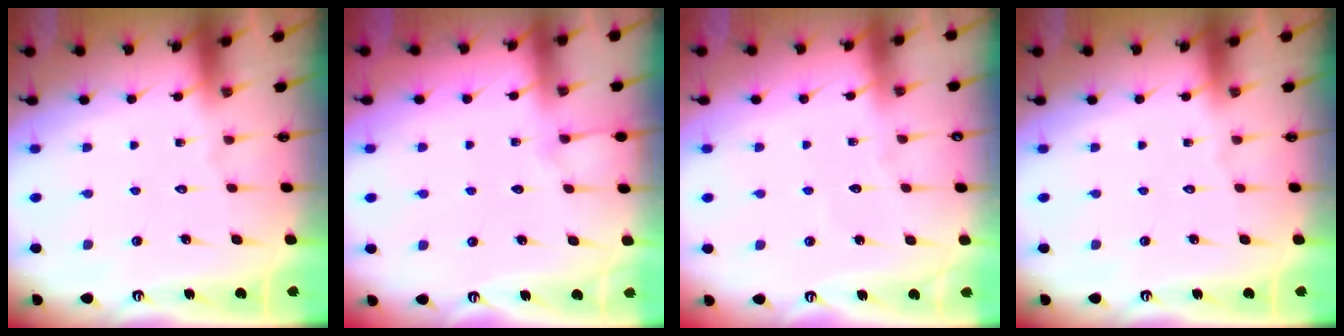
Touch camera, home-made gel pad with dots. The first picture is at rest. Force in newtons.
{"total": 3.5, "press": 3.5, "slide": 0.6}
{"total": 2.3, "press": 2.2, "slide": 0.3}
{"total": 0.0}